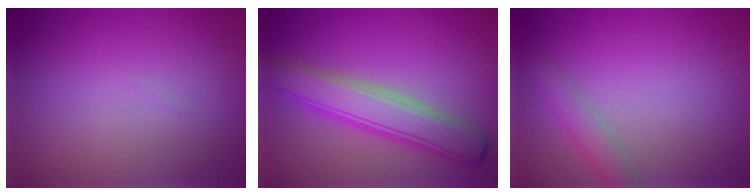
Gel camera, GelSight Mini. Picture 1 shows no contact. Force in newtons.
{"total": 5.7, "press": 5.7, "slide": 0.3}
{"total": 2.1, "press": 2.1, "slide": 0.1}